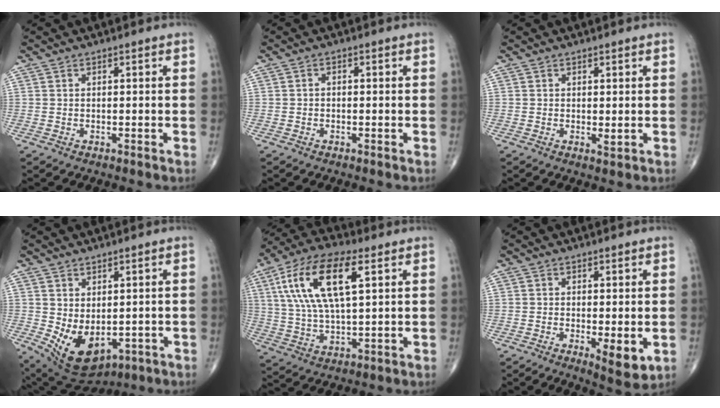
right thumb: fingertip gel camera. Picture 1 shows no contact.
{"total": 0.7, "force": [-0.2, 0.5, 0.4], "torque": [-0.003, 0.003, -0.007]}
{"total": 1.0, "force": [0.3, 0.4, 0.9], "torque": [-0.016, -0.006, 0.005]}
{"total": 10.2, "force": [-1.2, 6.2, 7.9], "torque": [-0.121, -0.007, 0.011]}
{"total": 17.5, "force": [5.8, 6.9, 15.0], "torque": [-0.296, 0.006, 0.104]}
{"total": 5.5, "force": [-1.1, 1.8, 5.1], "torque": [-0.076, -0.018, -0.014]}